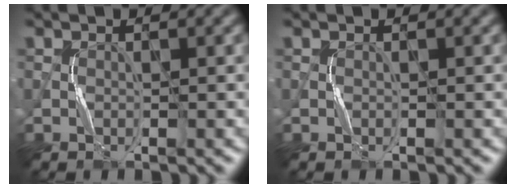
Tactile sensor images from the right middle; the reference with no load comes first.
{"total": 0.0}